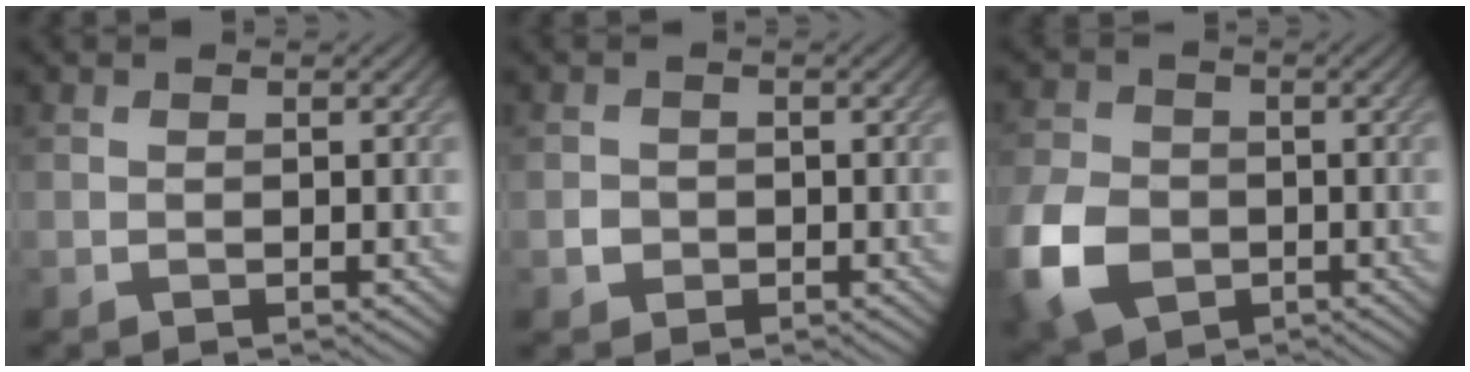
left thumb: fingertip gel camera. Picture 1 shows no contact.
{"total": 1.6, "force": [-0.5, 1.5, 0.3], "torque": [-0.001, -0.003, -0.013]}
{"total": 10.3, "force": [-3.6, 7.6, 6.0], "torque": [-0.174, -0.025, -0.076]}